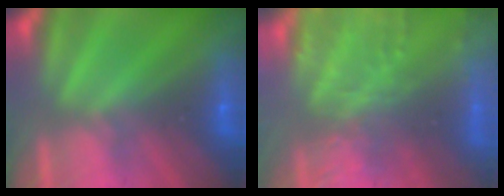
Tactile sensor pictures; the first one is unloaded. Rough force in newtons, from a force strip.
{"total": 8.3}